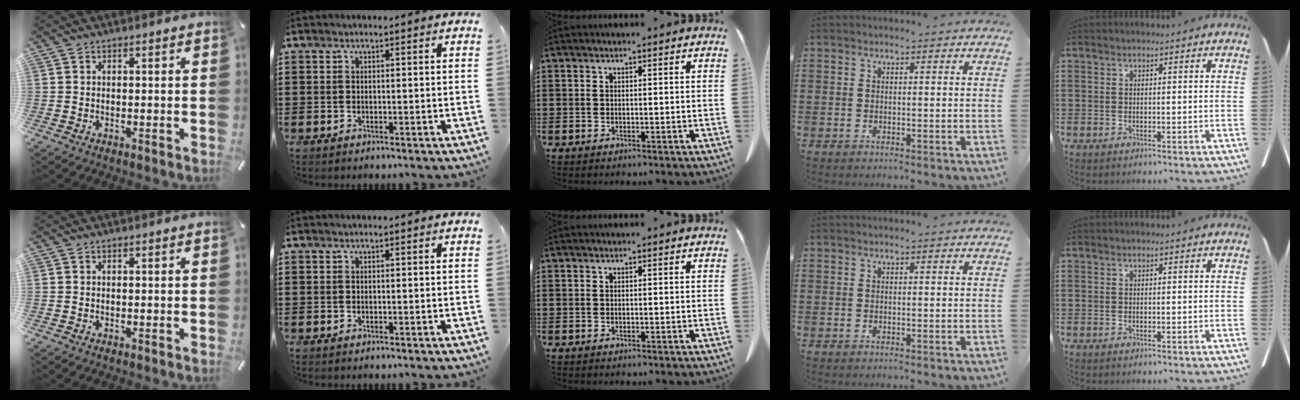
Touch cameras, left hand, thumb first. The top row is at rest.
{}